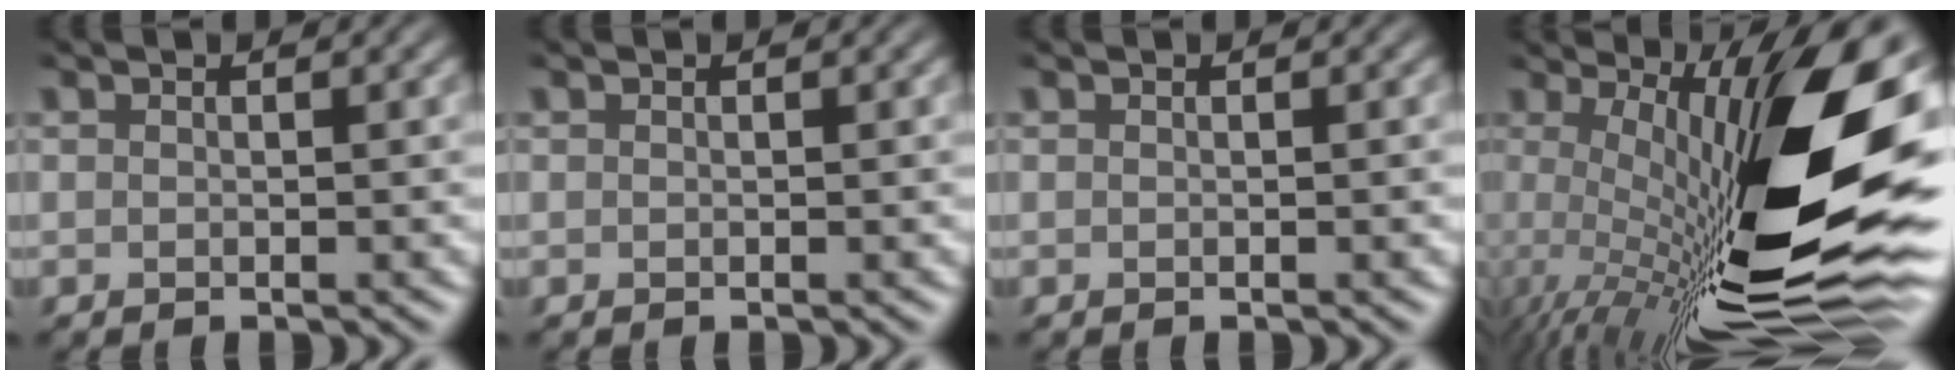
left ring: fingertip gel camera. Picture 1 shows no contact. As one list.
[{"total": 0.0}, {"total": 0.7, "force": [-0.1, 0.3, 0.6], "torque": [-0.007, 0.000, -0.005]}, {"total": 17.4, "force": [0.4, 5.4, 16.6], "torque": [-0.254, -0.005, 0.013]}]